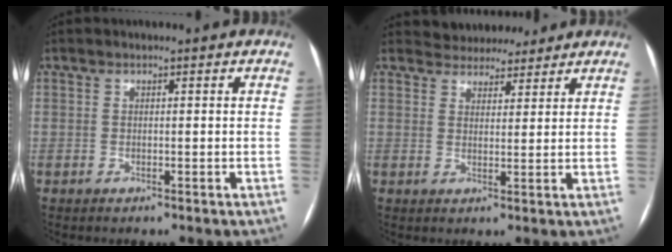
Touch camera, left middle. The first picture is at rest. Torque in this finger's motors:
{"motor_torque": [0.02, -0.09, -0.01, -0.01]}